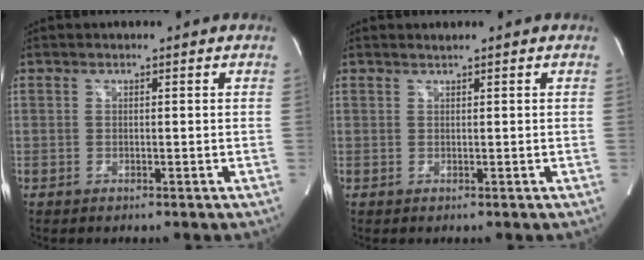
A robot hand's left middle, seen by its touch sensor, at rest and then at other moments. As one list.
[{"total": 0.5, "force": [0.5, -0.2, 0.1], "torque": [-0.009, -0.002, 0.014]}]